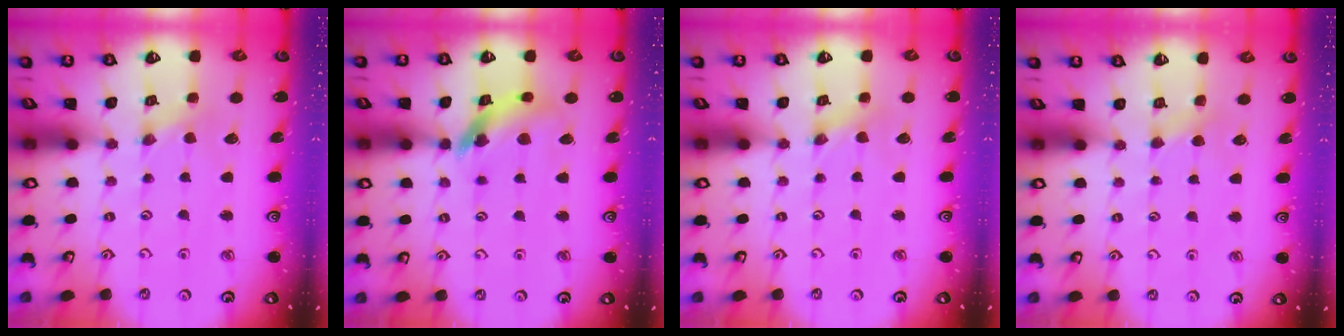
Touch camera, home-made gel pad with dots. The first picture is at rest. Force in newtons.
{"total": 12.4, "press": 12.3, "slide": 1.5}
{"total": 0.9, "press": 0.9, "slide": 0.2}
{"total": 2.8, "press": 2.8, "slide": 0.5}